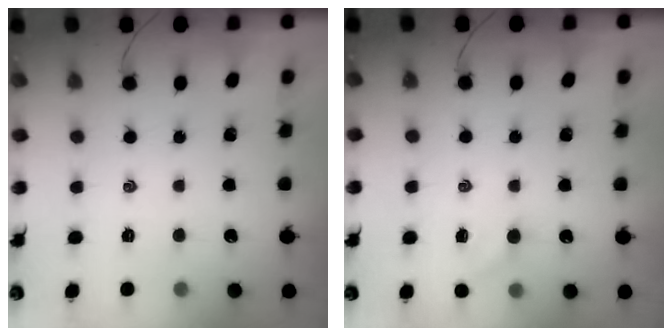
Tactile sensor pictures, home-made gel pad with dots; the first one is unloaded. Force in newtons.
{"total": 4.4, "press": 4.3, "slide": 1.1}